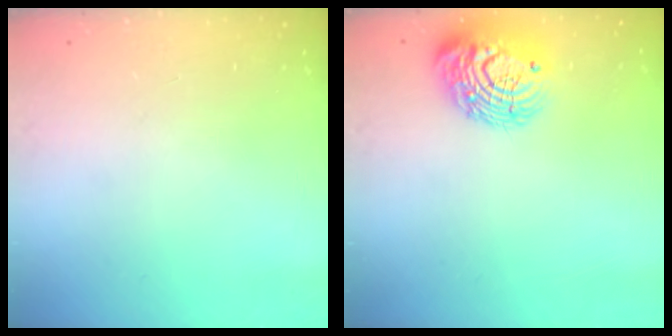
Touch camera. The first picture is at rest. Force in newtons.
{"total": 13.3, "press": 13.3, "slide": 0.8}